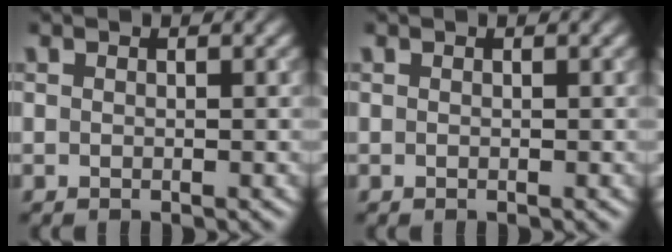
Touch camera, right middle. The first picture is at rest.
{"total": 0.0}